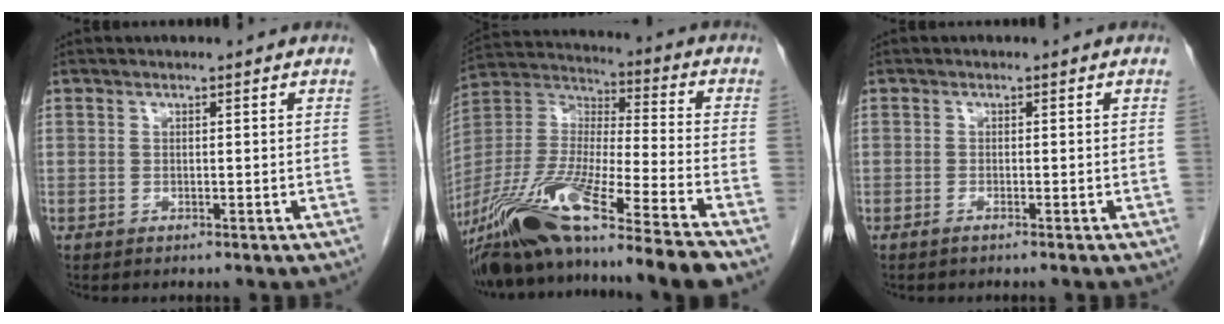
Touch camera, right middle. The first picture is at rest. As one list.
[{"total": 22.1, "force": [-17.2, -0.7, 13.9], "torque": [-0.303, -0.038, -0.320]}, {"total": 0.9, "force": [-0.7, -0.1, 0.6], "torque": [-0.013, 0.000, -0.011]}]